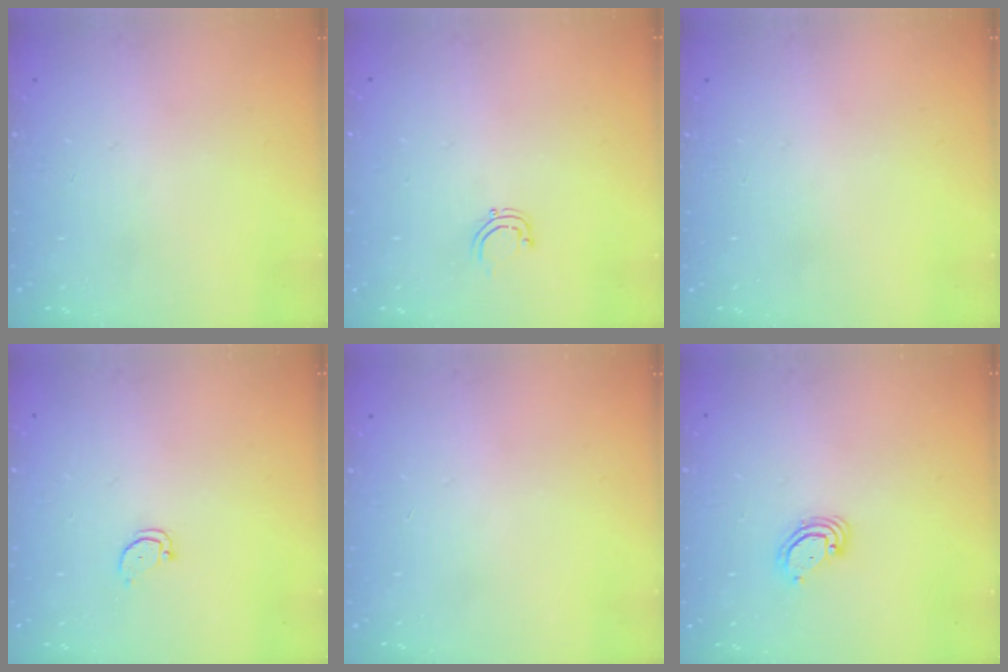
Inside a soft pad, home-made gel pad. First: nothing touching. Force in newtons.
{"total": 3.3, "press": 3.3, "slide": 0.3}
{"total": 0.0}
{"total": 2.2, "press": 2.2, "slide": 0.2}
{"total": 0.0}
{"total": 3.2, "press": 3.2, "slide": 0.2}